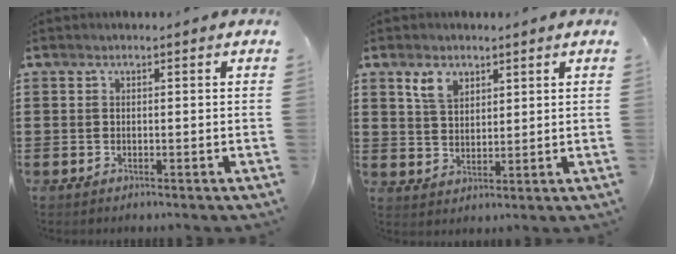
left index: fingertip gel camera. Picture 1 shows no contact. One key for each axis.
{"total": 4.4, "fx": 3.0, "fy": 2.4, "fz": 2.2, "tx": -0.045, "ty": 0.005, "tz": 0.053}